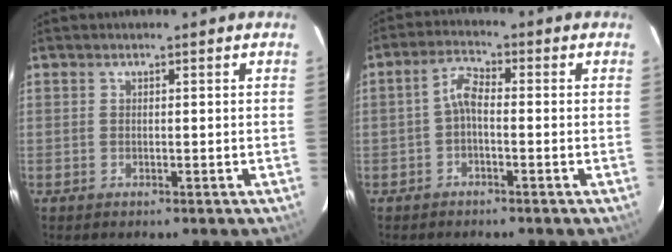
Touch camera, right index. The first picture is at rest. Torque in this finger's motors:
{"motor_torque": [0.45, -0.24, 0.31, 0.07]}